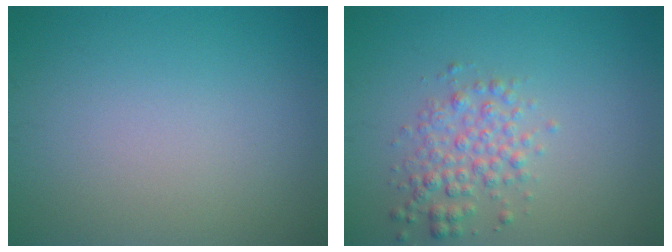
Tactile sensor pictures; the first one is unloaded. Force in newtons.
{"total": 2.8, "press": 2.8, "slide": 0.0}